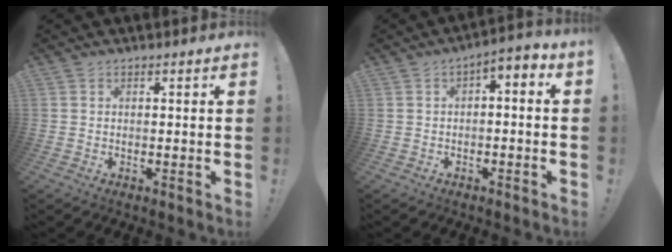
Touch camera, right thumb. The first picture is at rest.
{"total": 3.6, "force": [-1.7, 1.3, 2.9], "torque": [-0.050, 0.008, -0.030]}